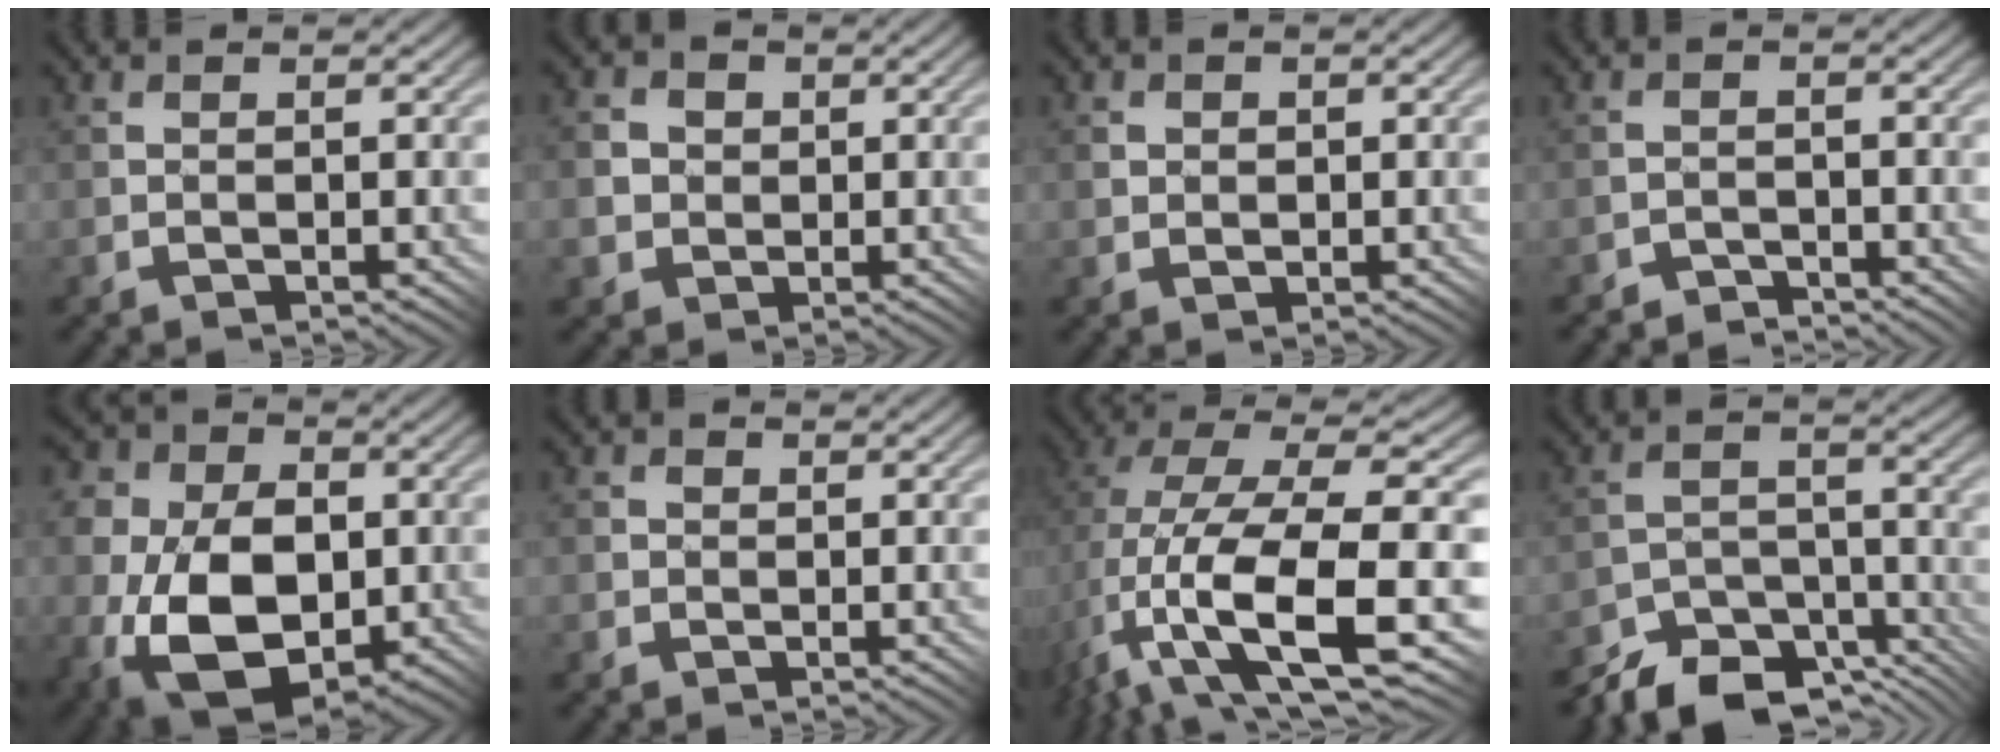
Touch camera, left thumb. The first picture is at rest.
{"total": 5.1, "force": [0.6, 4.9, 1.3], "torque": [-0.044, 0.007, -0.006]}
{"total": 1.9, "force": [0.5, 1.7, 0.7], "torque": [-0.018, 0.002, 0.005]}
{"total": 1.9, "force": [-1.8, -0.1, -0.6], "torque": [0.021, 0.012, -0.039]}
{"total": 16.9, "force": [-4.1, 12.3, 10.8], "torque": [-0.208, -0.026, -0.086]}
{"total": 3.2, "force": [0.3, 3.1, 0.5], "torque": [-0.002, 0.016, -0.013]}
{"total": 13.5, "force": [-2.7, 4.9, 12.3], "torque": [-0.254, 0.005, -0.042]}
{"total": 9.0, "force": [-7.5, 3.8, 3.3], "torque": [-0.051, -0.005, -0.123]}